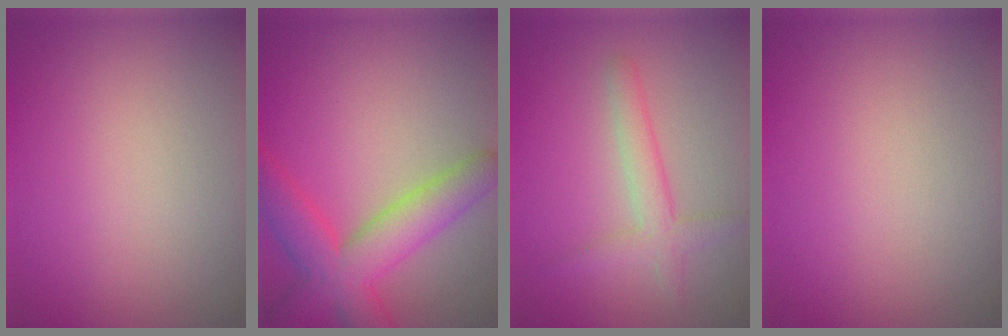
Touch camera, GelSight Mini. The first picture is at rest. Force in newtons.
{"total": 6.8, "press": 6.8, "slide": 0.3}
{"total": 2.7, "press": 2.7, "slide": 0.2}
{"total": 0.0}